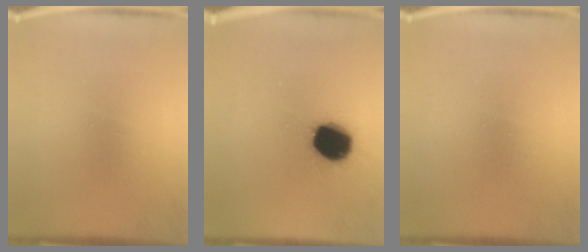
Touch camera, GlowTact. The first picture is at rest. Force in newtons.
{"total": 14.6}
{"total": 0.0}